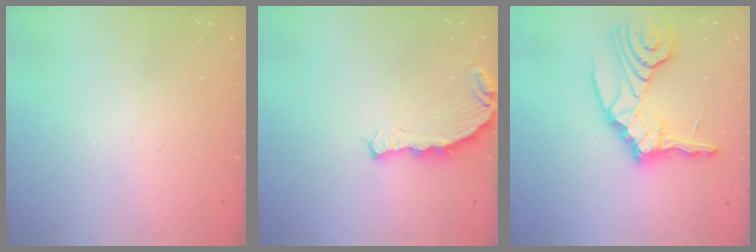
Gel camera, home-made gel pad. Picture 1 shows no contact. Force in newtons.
{"total": 7.5, "press": 5.5, "slide": 5.1}
{"total": 13.4, "press": 13.3, "slide": 1.8}